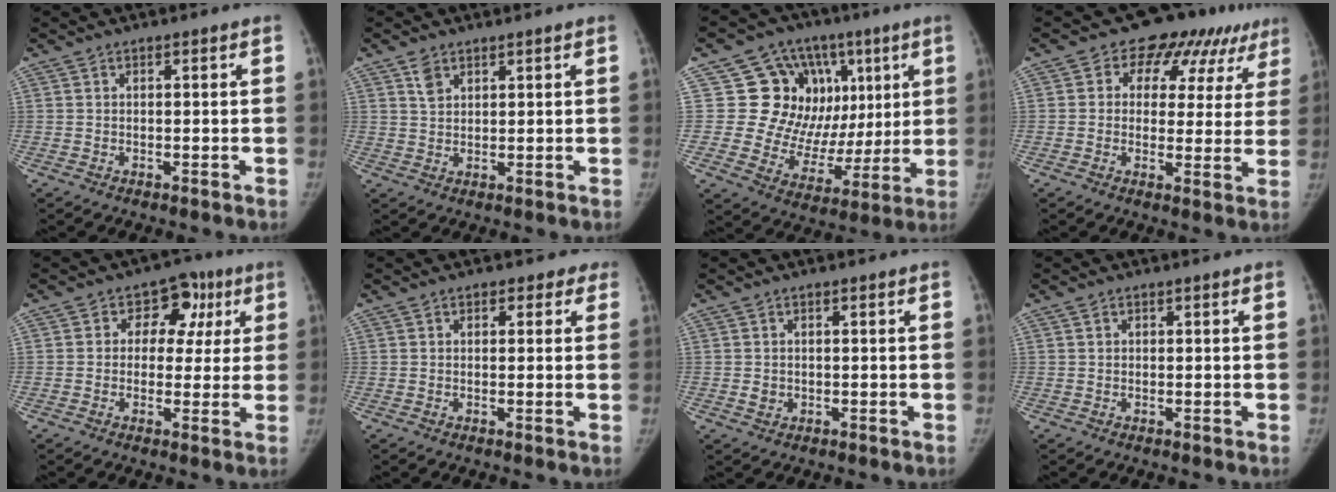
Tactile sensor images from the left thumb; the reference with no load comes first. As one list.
[{"total": 2.9, "force": [1.7, 1.9, 1.3], "torque": [-0.013, -0.007, 0.036]}, {"total": 19.2, "force": [5.7, 16.0, 9.0], "torque": [-0.064, 0.021, 0.107]}, {"total": 14.4, "force": [7.7, 9.5, 7.7], "torque": [-0.043, 0.000, 0.087]}, {"total": 9.4, "force": [2.5, 7.4, 5.2], "torque": [-0.013, 0.014, 0.025]}, {"total": 3.2, "force": [1.6, 2.6, 0.8], "torque": [0.030, 0.001, 0.011]}, {"total": 2.0, "force": [-0.4, 1.7, 0.9], "torque": [-0.006, 0.003, -0.003]}, {"total": 0.8, "force": [0.1, 0.7, 0.2], "torque": [0.005, 0.003, 0.002]}]